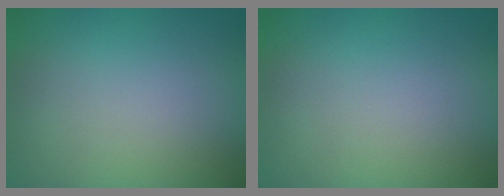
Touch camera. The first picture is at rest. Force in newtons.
{"total": 0.0}